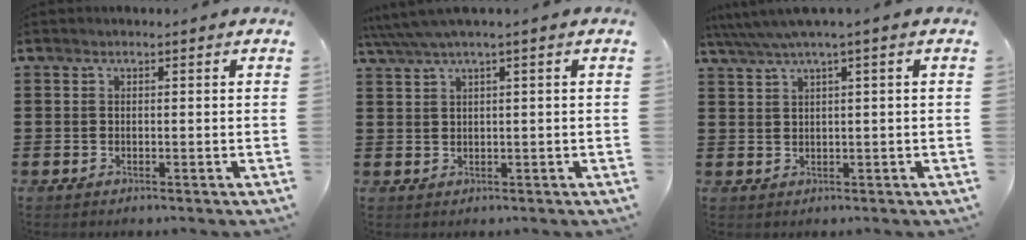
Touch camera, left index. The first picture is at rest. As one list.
[{"total": 2.1, "force": [0.8, -0.1, 2.0], "torque": [-0.045, -0.004, 0.011]}, {"total": 2.5, "force": [0.8, -0.2, 2.3], "torque": [-0.044, -0.003, 0.012]}]